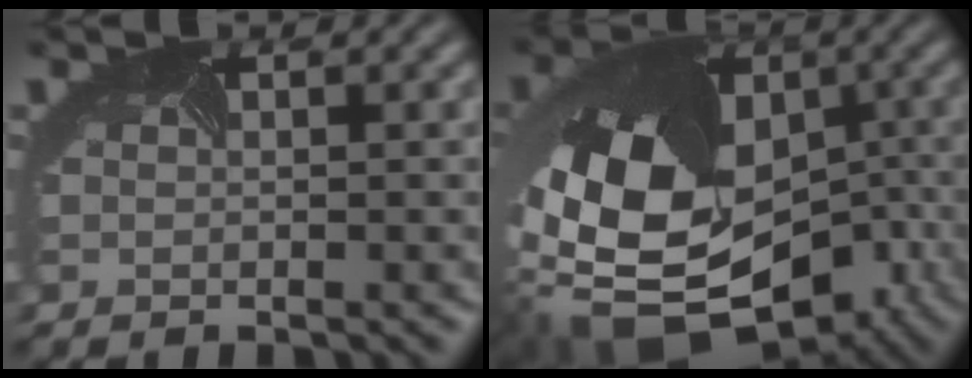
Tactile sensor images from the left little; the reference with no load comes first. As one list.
[{"total": 18.3, "force": [-6.1, 13.0, 11.4], "torque": [-0.224, -0.019, -0.073]}]